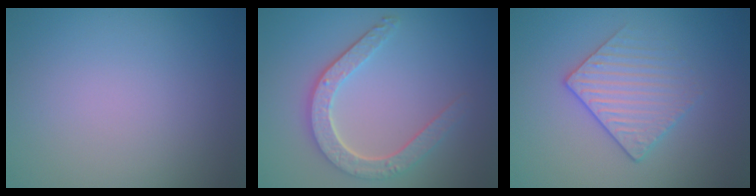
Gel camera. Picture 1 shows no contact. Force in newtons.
{"total": 4.5, "press": 3.5, "slide": 2.7}
{"total": 3.1, "press": 2.9, "slide": 1.2}